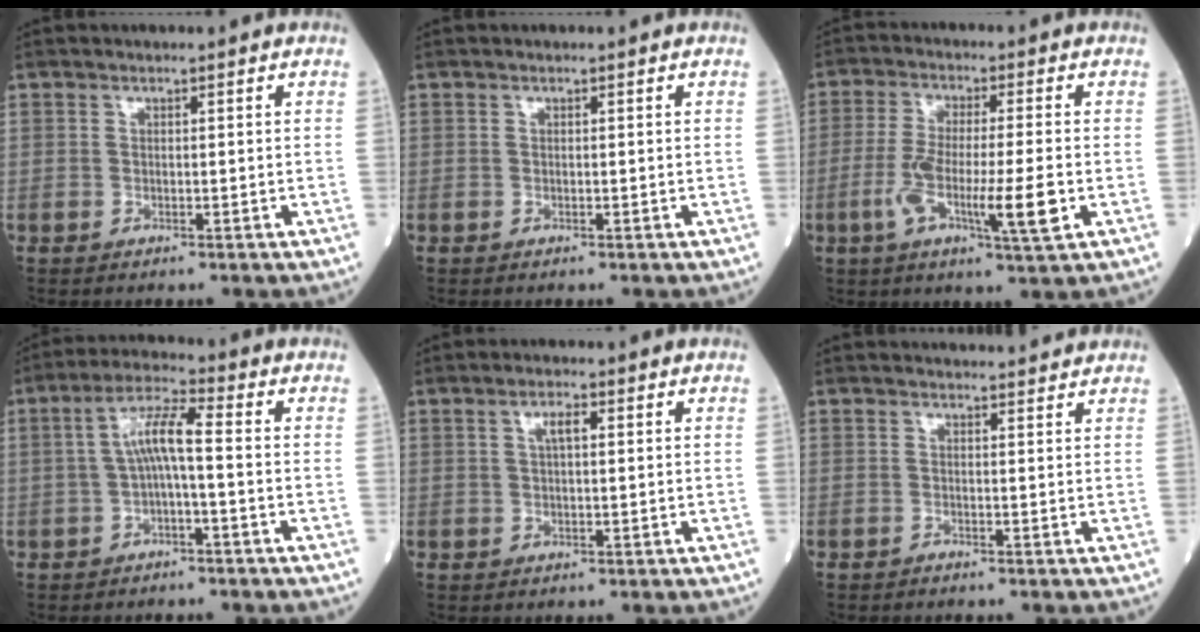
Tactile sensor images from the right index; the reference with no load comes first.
{"total": 0.0}
{"total": 10.5, "force": [-2.8, 0.7, 10.1], "torque": [-0.187, -0.012, -0.052]}
{"total": 6.1, "force": [-0.3, 0.6, 6.1], "torque": [-0.117, 0.022, -0.006]}
{"total": 2.4, "force": [0.8, 0.5, 2.2], "torque": [-0.047, 0.003, 0.015]}
{"total": 3.1, "force": [3.0, 0.5, 0.8], "torque": [-0.024, 0.027, 0.027]}